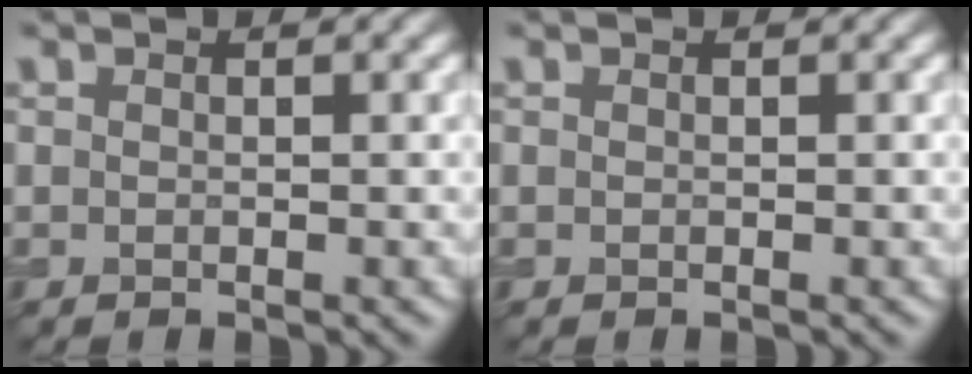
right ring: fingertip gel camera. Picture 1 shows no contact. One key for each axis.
{"total": 0.0}